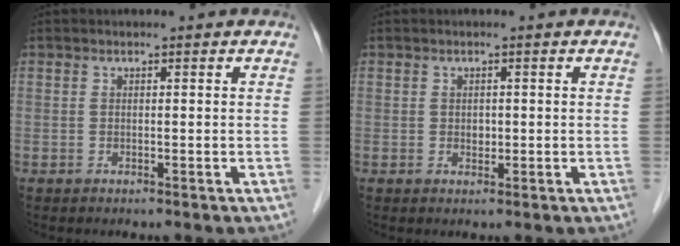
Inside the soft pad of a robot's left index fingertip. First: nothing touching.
{"total": 1.1, "force": [0.0, 0.8, 0.7], "torque": [-0.012, 0.001, 0.002]}